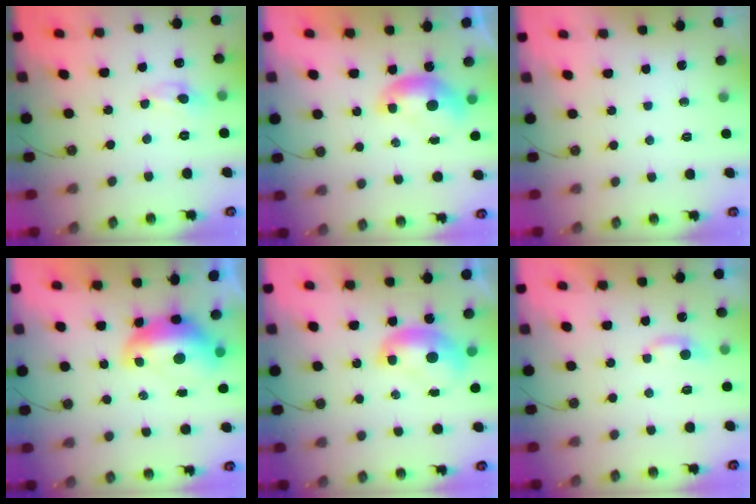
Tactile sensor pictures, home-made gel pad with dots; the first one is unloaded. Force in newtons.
{"total": 0.0}
{"total": 0.0}
{"total": 2.6, "press": 2.5, "slide": 0.7}
{"total": 1.9, "press": 1.9, "slide": 0.2}
{"total": 2.3, "press": 2.2, "slide": 0.5}